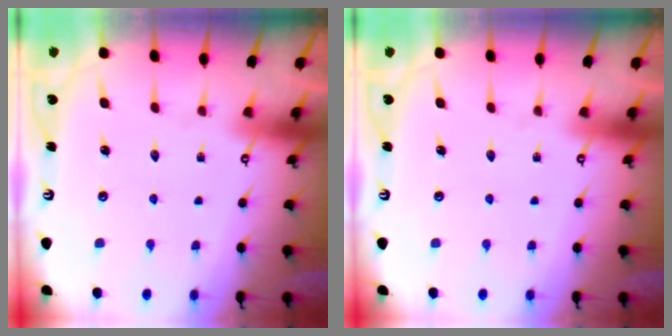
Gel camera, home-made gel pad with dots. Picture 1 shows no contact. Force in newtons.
{"total": 0.0}